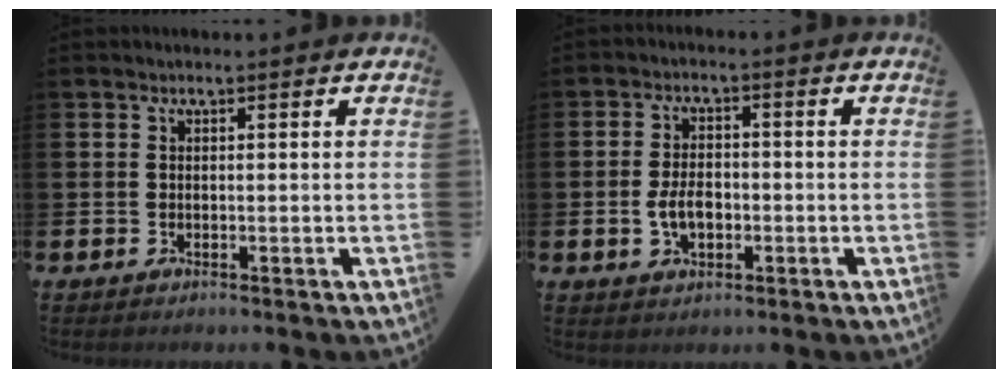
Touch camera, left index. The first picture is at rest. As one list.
[{"total": 4.1, "force": [-0.9, 2.5, 3.1], "torque": [-0.048, 0.002, -0.018]}]